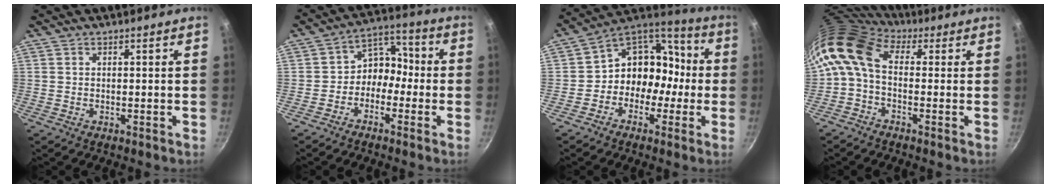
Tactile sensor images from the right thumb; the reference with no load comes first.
{"total": 7.3, "force": [-2.3, 5.8, 3.8], "torque": [-0.015, 0.047, -0.056]}
{"total": 13.0, "force": [-2.6, 11.0, 6.4], "torque": [-0.038, 0.067, -0.056]}
{"total": 9.2, "force": [0.5, 6.0, 6.9], "torque": [-0.133, 0.027, -0.012]}